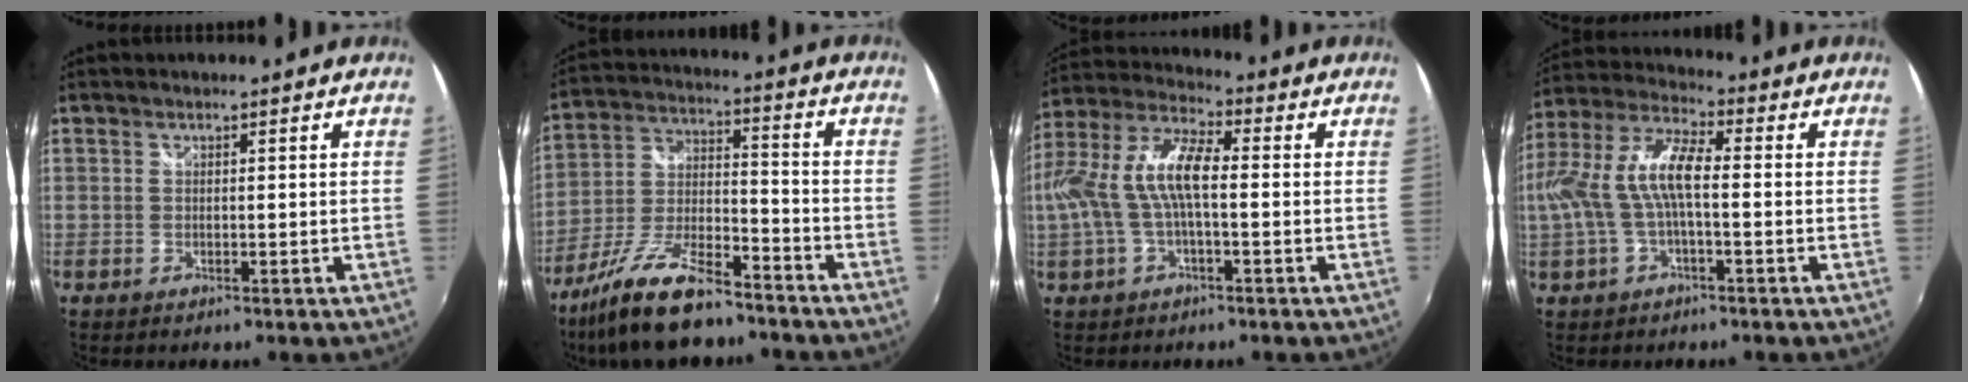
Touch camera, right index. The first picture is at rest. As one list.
[{"total": 16.8, "force": [-12.6, 4.6, 10.0], "torque": [-0.211, -0.020, -0.226]}, {"total": 12.2, "force": [-0.8, 4.1, 11.5], "torque": [-0.228, 0.010, -0.013]}, {"total": 11.7, "force": [-0.9, 3.8, 11.1], "torque": [-0.220, 0.009, -0.016]}]